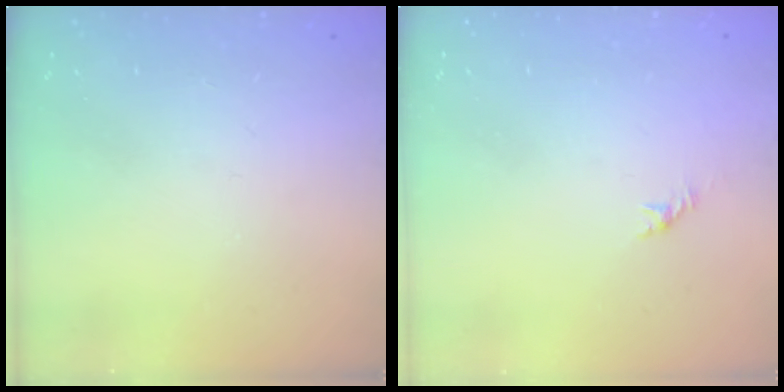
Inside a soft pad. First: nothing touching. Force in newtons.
{"total": 0.0}